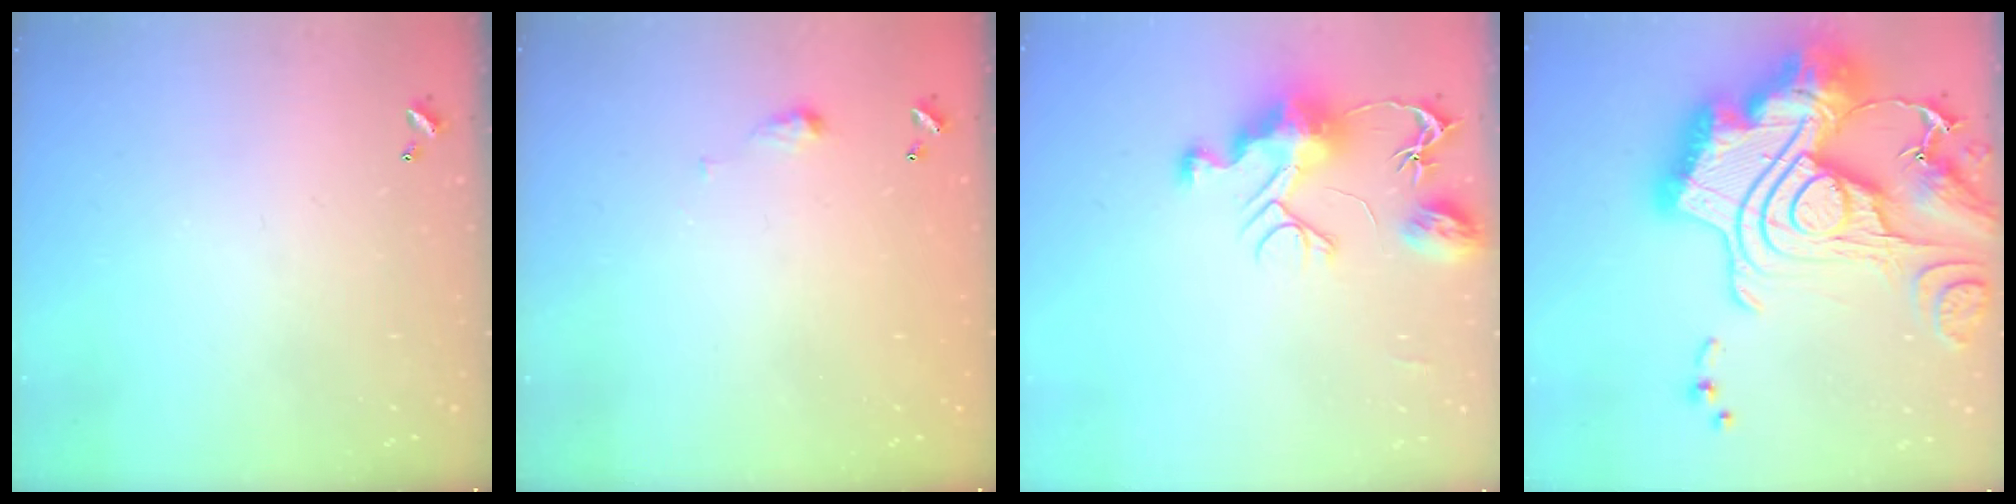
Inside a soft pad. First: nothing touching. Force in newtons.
{"total": 2.9, "press": 2.9, "slide": 0.5}
{"total": 11.9, "press": 11.8, "slide": 1.1}
{"total": 3.9, "press": 3.2, "slide": 2.3}